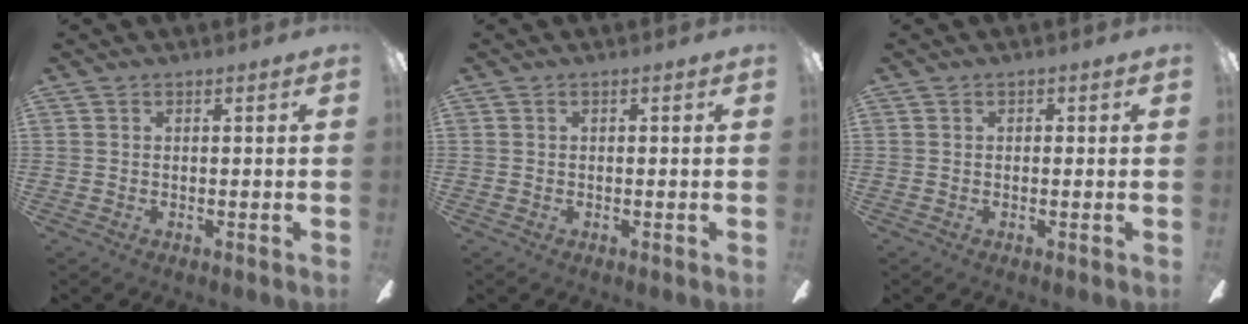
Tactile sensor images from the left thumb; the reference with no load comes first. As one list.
[{"total": 0.0}, {"total": 0.5, "force": [-0.1, 0.5, 0.2], "torque": [-0.004, 0.003, -0.002]}]